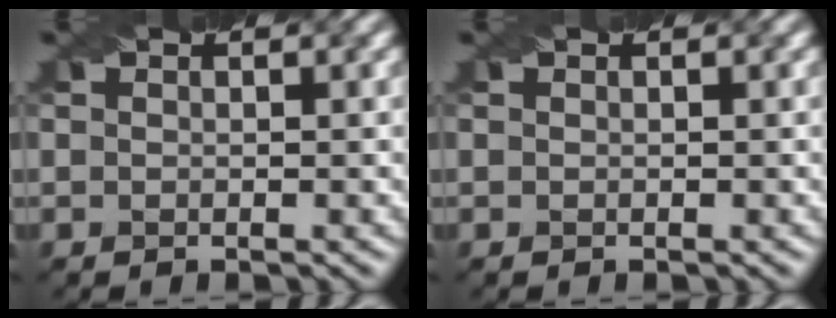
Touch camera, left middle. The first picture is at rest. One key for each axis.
{"total": 0.0}